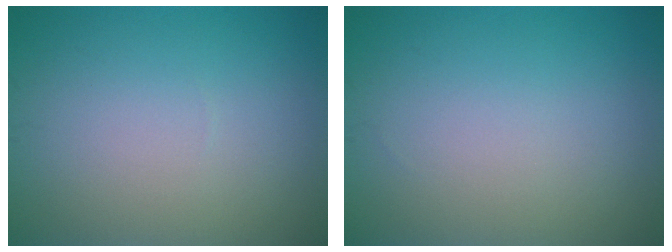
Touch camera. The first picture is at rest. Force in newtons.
{"total": 0.0}